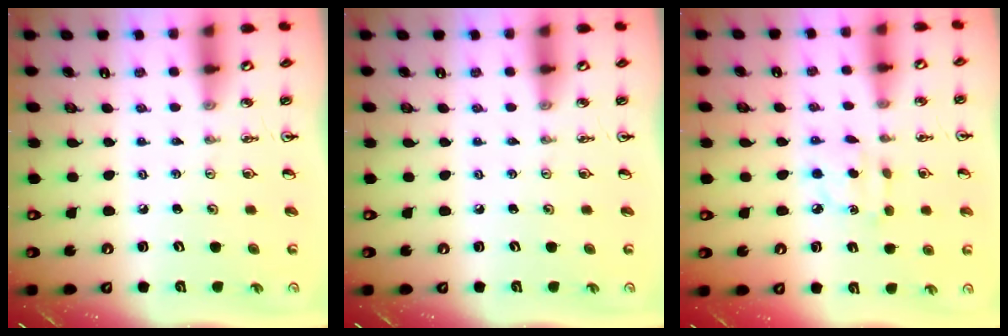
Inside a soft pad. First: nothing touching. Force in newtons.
{"total": 0.0}
{"total": 3.1, "press": 3.1, "slide": 0.2}